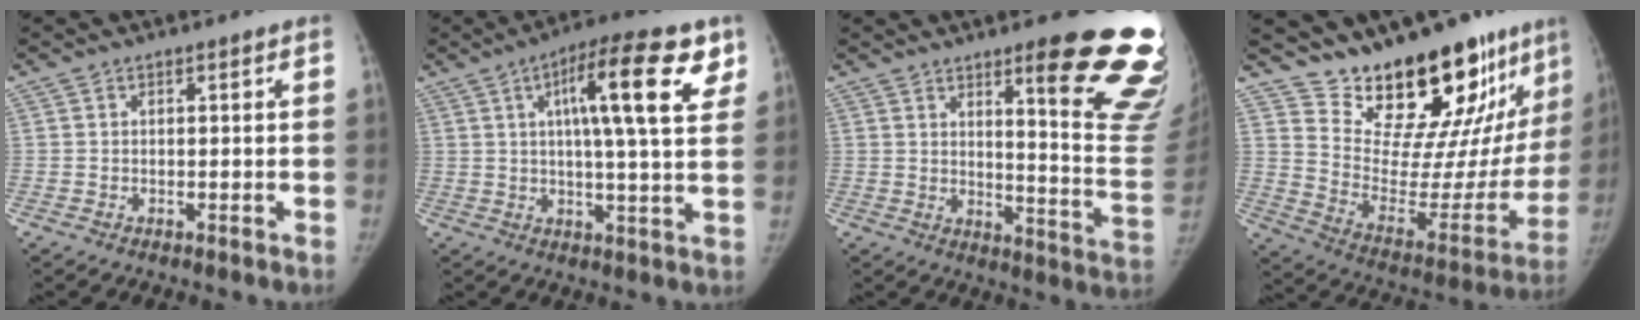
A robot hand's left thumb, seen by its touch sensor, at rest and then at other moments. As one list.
[{"total": 16.2, "force": [6.3, 3.9, 14.4], "torque": [-0.194, -0.006, 0.085]}, {"total": 21.5, "force": [12.6, 3.6, 17.0], "torque": [-0.161, -0.079, 0.166]}, {"total": 25.5, "force": [20.8, 7.5, 12.8], "torque": [-0.148, -0.148, 0.307]}]